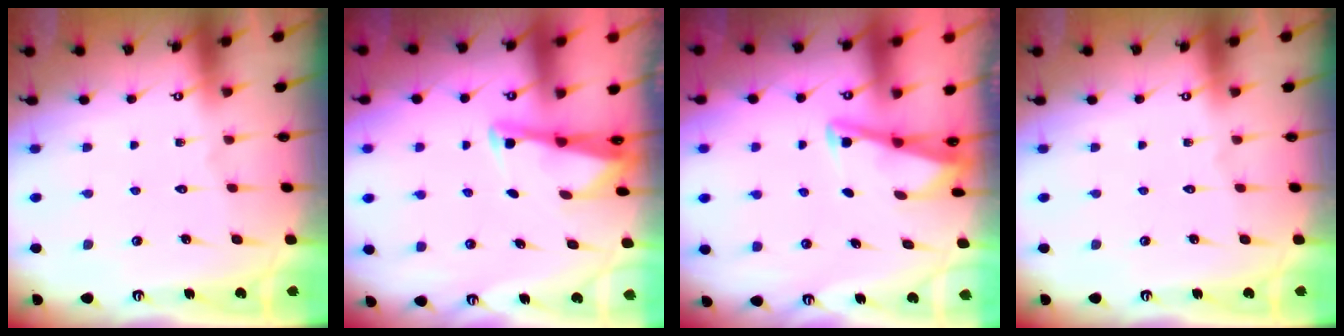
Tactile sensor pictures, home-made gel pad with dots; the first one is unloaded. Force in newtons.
{"total": 2.4, "press": 2.4, "slide": 0.2}
{"total": 2.9, "press": 2.9, "slide": 0.3}
{"total": 0.0}